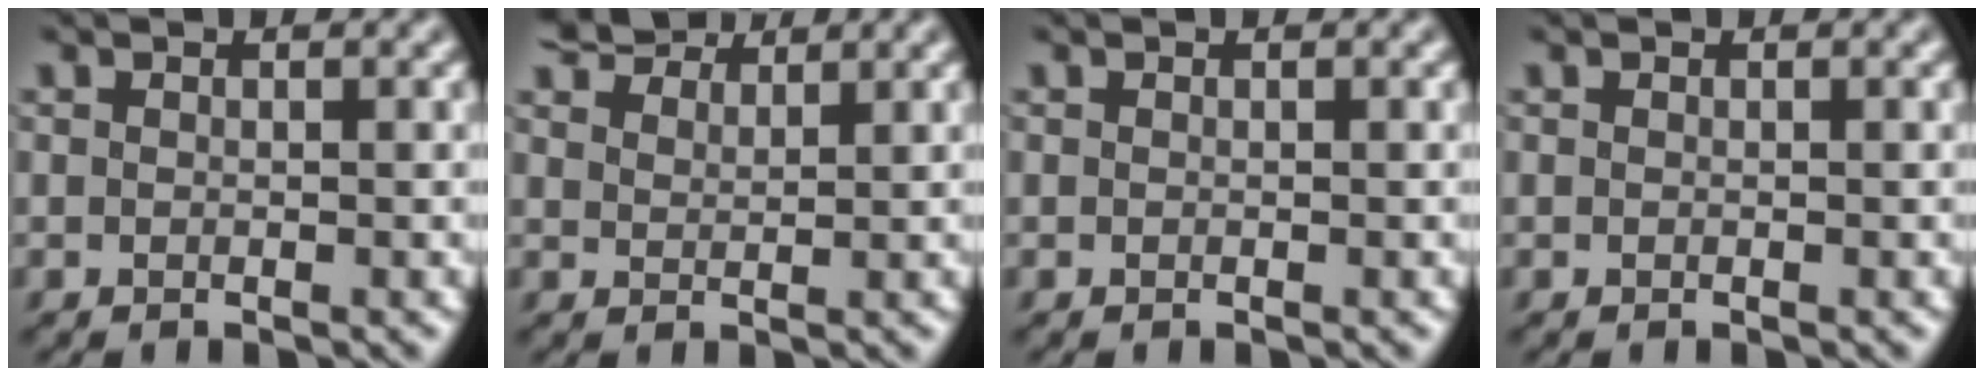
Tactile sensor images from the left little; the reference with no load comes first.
{"total": 4.6, "force": [4.2, 1.3, 1.6], "torque": [-0.048, 0.017, 0.075]}
{"total": 0.0}
{"total": 0.0}